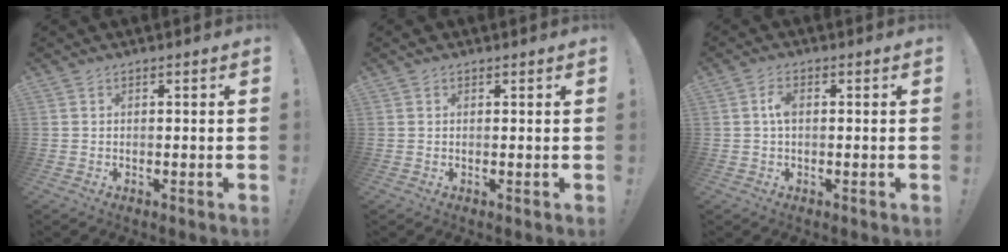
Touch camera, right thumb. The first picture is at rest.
{"total": 0.7, "force": [0.6, 0.1, -0.1], "torque": [0.007, -0.003, 0.011]}
{"total": 3.4, "force": [0.3, 1.8, 2.9], "torque": [-0.050, 0.007, 0.003]}